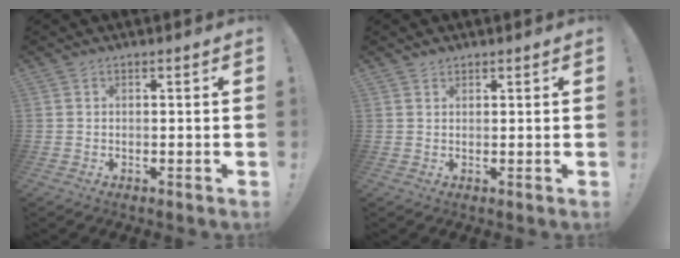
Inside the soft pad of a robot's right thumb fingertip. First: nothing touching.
{"total": 1.4, "force": [1.1, 0.8, 0.3], "torque": [-0.003, -0.002, 0.022]}